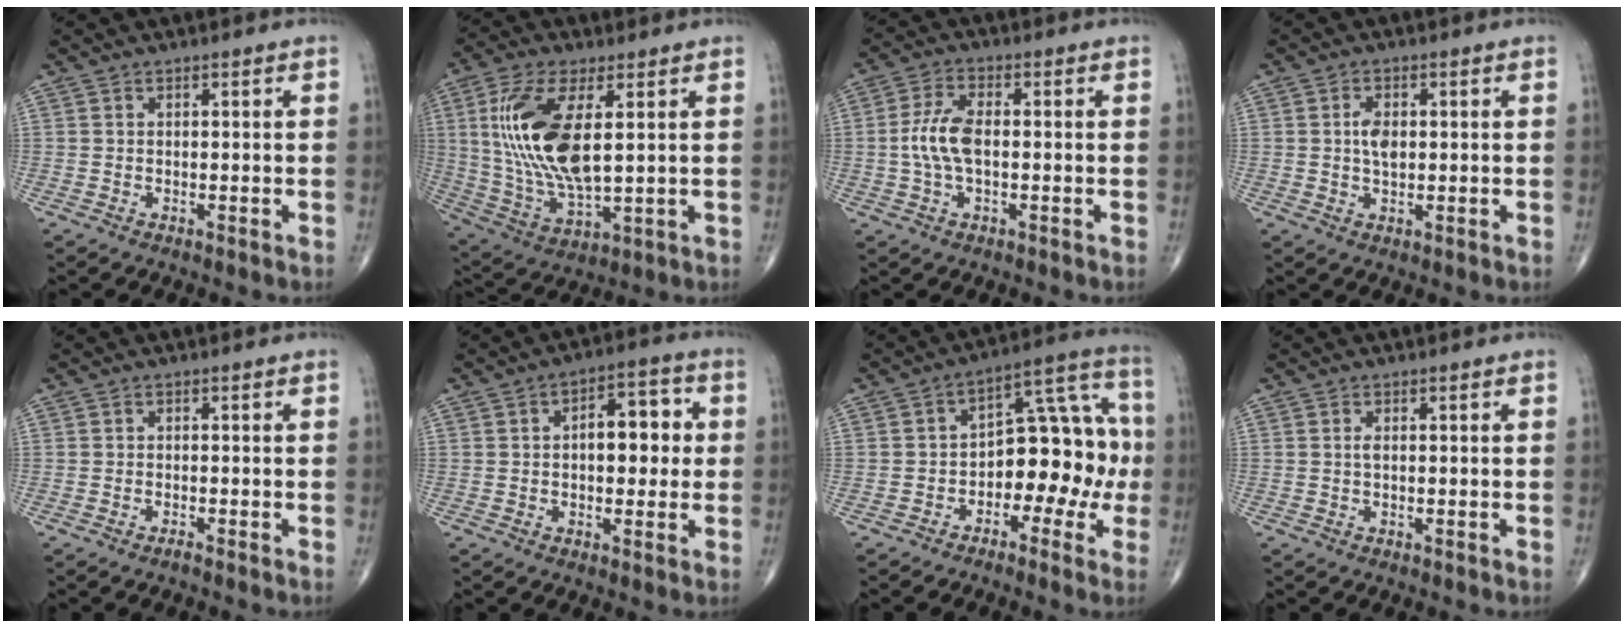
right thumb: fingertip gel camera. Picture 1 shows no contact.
{"total": 17.5, "force": [3.4, 7.3, 15.5], "torque": [-0.327, -0.017, 0.073]}
{"total": 8.2, "force": [-0.5, 3.6, 7.4], "torque": [-0.173, 0.018, -0.012]}
{"total": 3.6, "force": [0.3, 2.0, 2.9], "torque": [-0.052, 0.000, 0.005]}
{"total": 0.7, "force": [-0.6, -0.1, 0.4], "torque": [-0.010, 0.001, -0.013]}
{"total": 9.3, "force": [0.7, 5.1, 7.7], "torque": [-0.080, 0.018, 0.007]}
{"total": 14.2, "force": [-3.0, 8.5, 10.9], "torque": [-0.108, 0.060, -0.051]}
{"total": 0.6, "force": [0.0, 0.2, 0.6], "torque": [-0.016, -0.001, -0.001]}